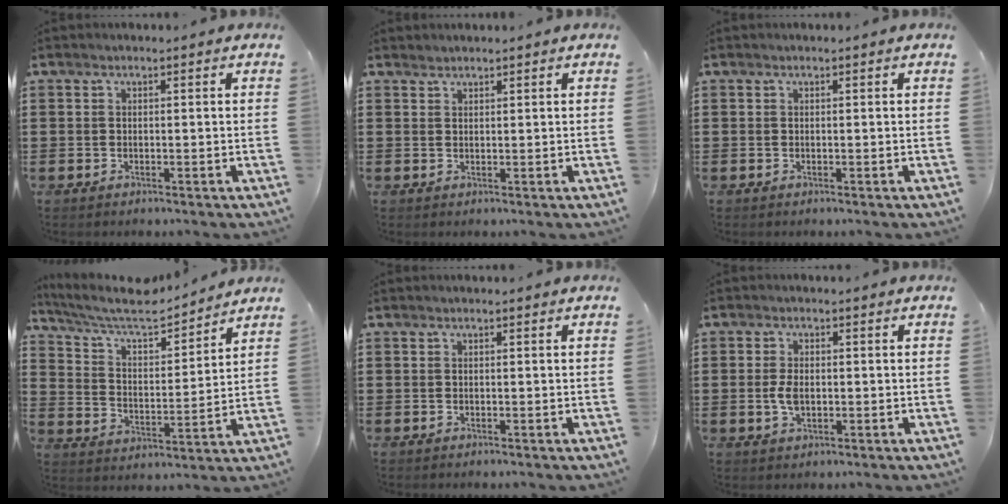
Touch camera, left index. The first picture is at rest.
{"total": 0.8, "force": [0.8, 0.1, 0.0], "torque": [-0.001, -0.001, 0.016]}
{"total": 0.0}
{"total": 8.3, "force": [7.3, 1.6, 3.7], "torque": [-0.100, -0.040, 0.125]}
{"total": 0.0}
{"total": 3.3, "force": [-0.2, 1.7, 2.8], "torque": [-0.068, -0.001, -0.009]}